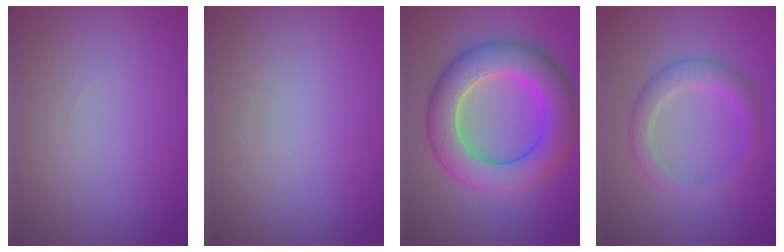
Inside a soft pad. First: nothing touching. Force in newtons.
{"total": 0.0}
{"total": 9.2, "press": 9.2, "slide": 0.4}
{"total": 3.0, "press": 3.0, "slide": 0.1}